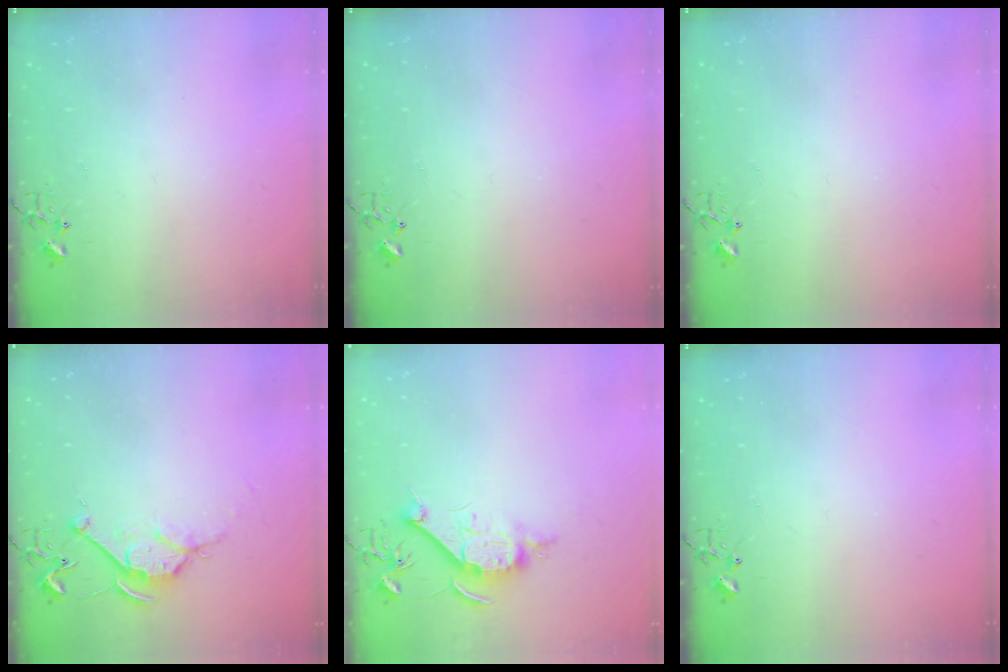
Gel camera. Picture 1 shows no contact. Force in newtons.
{"total": 0.0}
{"total": 0.0}
{"total": 7.9, "press": 7.8, "slide": 0.9}
{"total": 9.5, "press": 9.5, "slide": 0.9}
{"total": 0.0}